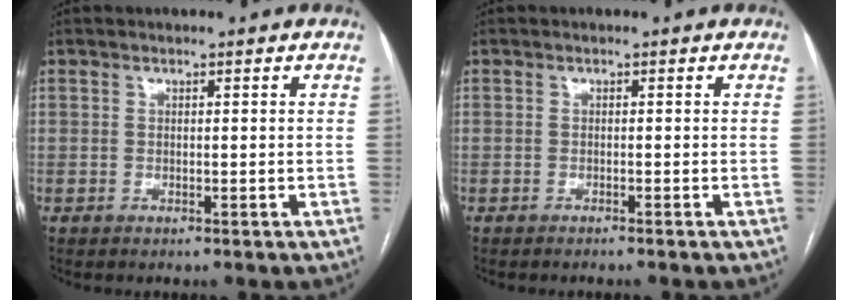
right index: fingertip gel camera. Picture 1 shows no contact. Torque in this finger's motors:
{"motor_torque": [-0.26, 0.10, -0.04, 0.00]}